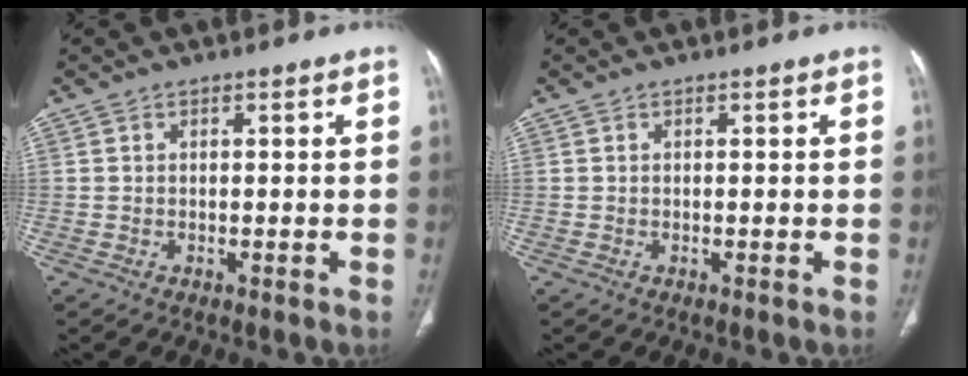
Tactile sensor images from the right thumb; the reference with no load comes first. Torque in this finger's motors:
{"motor_torque": [0.00, 0.01, -0.09, -0.09, 0.04]}